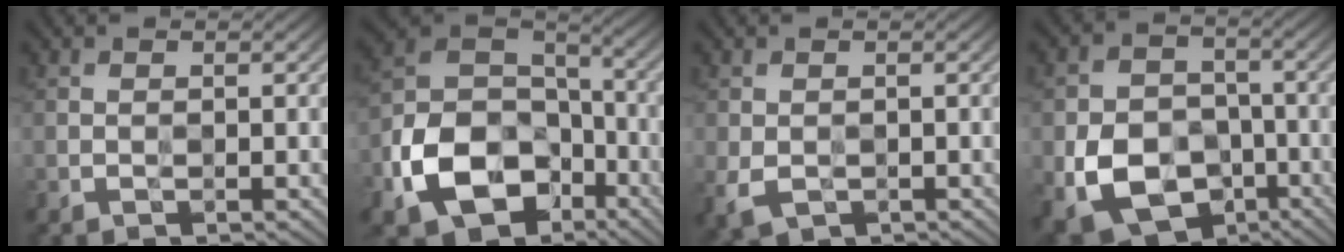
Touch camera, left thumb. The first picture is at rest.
{"total": 14.8, "force": [-6.8, 9.9, 8.7], "torque": [-0.194, -0.037, -0.125]}
{"total": 2.8, "force": [-0.7, 2.1, 1.8], "torque": [-0.054, -0.011, -0.011]}
{"total": 12.4, "force": [-4.6, 9.2, 6.9], "torque": [-0.146, -0.046, -0.085]}